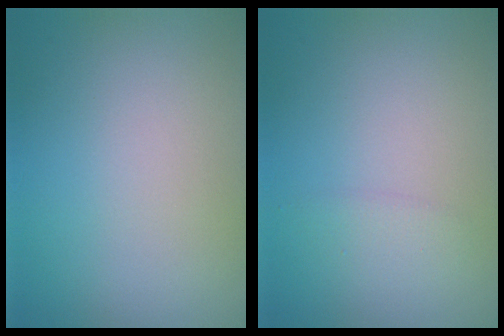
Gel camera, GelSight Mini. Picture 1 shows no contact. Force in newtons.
{"total": 1.1, "press": 1.1, "slide": 0.1}